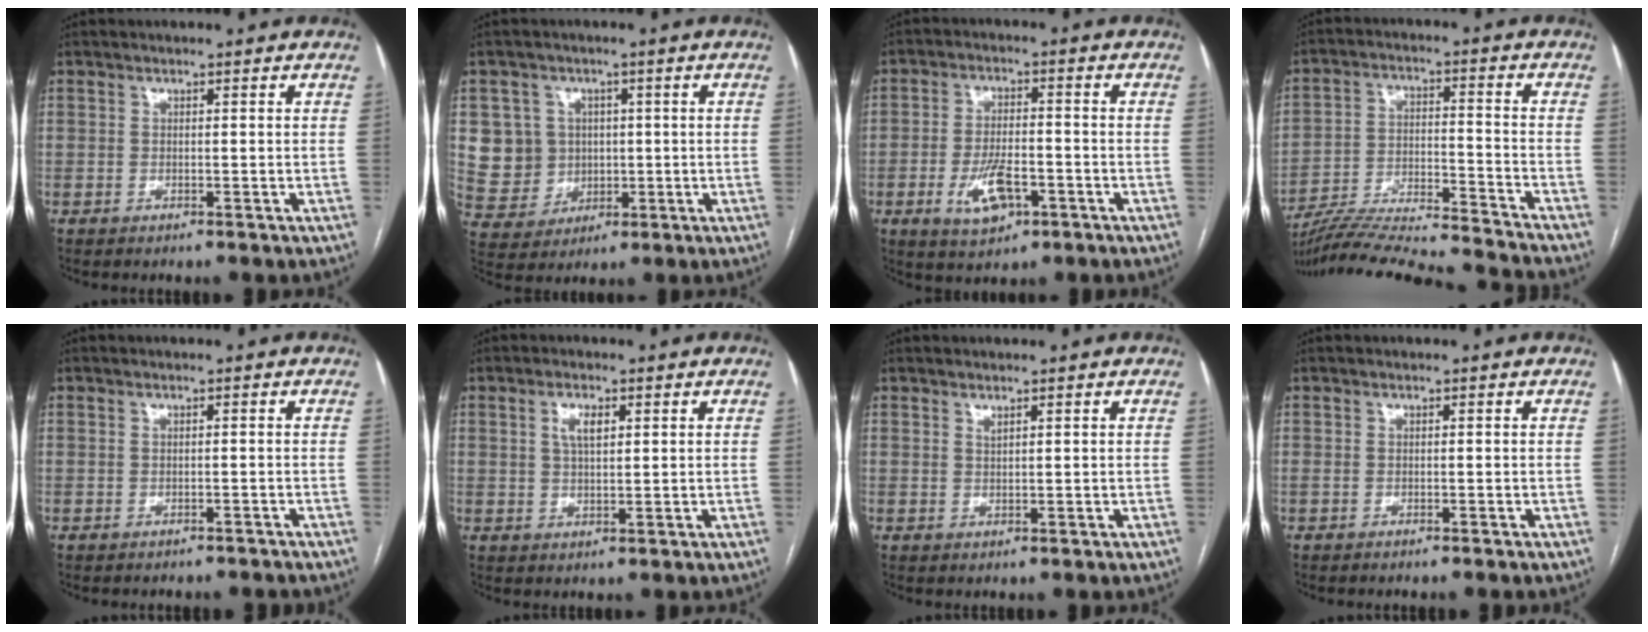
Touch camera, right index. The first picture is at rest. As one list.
[{"total": 7.9, "force": [1.1, 7.7, 1.2], "torque": [-0.036, 0.019, 0.031]}, {"total": 7.2, "force": [-2.8, 3.2, 5.7], "torque": [-0.108, -0.001, -0.044]}, {"total": 20.4, "force": [-19.3, -0.1, 6.5], "torque": [-0.135, -0.016, -0.304]}, {"total": 4.8, "force": [-4.4, 1.4, 0.9], "torque": [-0.009, -0.001, -0.050]}, {"total": 3.3, "force": [1.2, 1.2, 2.8], "torque": [-0.057, 0.004, 0.024]}, {"total": 0.7, "force": [0.5, 0.0, 0.4], "torque": [-0.009, -0.004, 0.011]}, {"total": 2.3, "force": [-2.1, 0.1, 1.0], "torque": [-0.013, -0.001, -0.027]}]